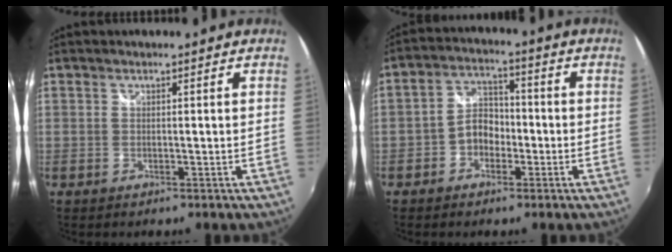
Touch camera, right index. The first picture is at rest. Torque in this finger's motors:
{"motor_torque": [0.09, -0.08, 0.19, 0.05]}